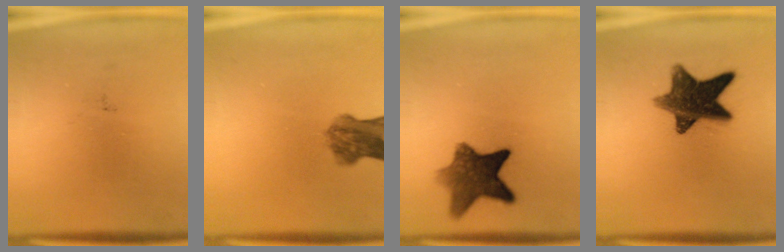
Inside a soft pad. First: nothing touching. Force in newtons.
{"total": 5.9}
{"total": 9.4}
{"total": 12.5}